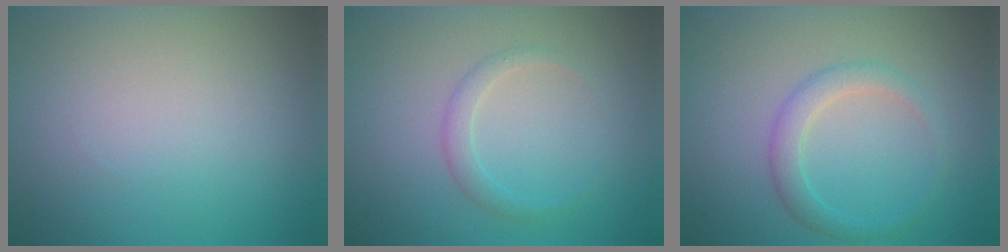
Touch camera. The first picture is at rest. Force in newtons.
{"total": 1.5, "press": 1.5, "slide": 0.2}
{"total": 2.2, "press": 2.2, "slide": 0.1}